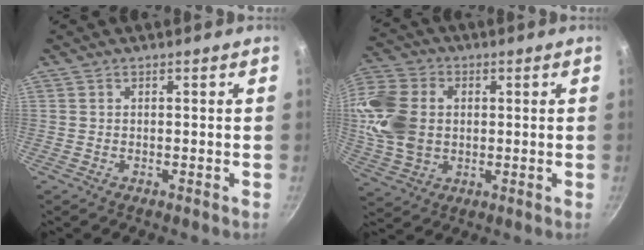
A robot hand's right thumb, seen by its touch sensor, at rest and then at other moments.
{"total": 16.9, "force": [1.3, 12.8, 11.0], "torque": [-0.217, 0.012, 0.022]}